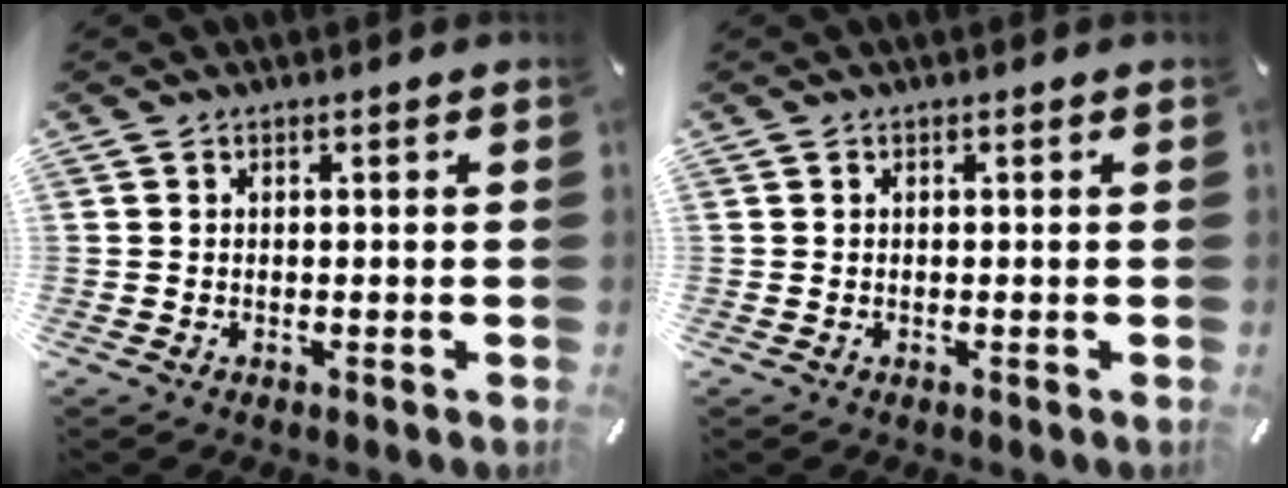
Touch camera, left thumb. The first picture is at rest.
{"total": 0.0}